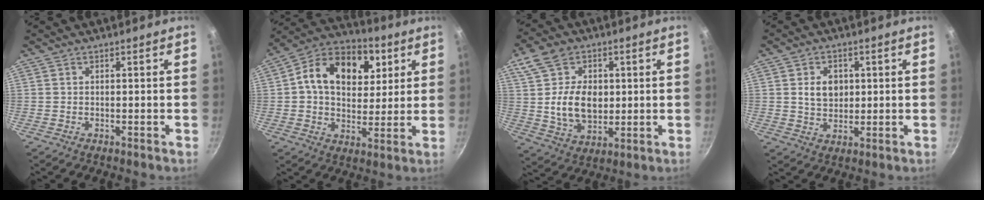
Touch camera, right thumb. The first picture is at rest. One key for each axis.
{"total": 18.4, "fx": 5.4, "fy": 12.9, "fz": 11.9, "tx": -0.164, "ty": 0.004, "tz": 0.072}
{"total": 12.9, "fx": 1.5, "fy": 9.4, "fz": 8.8, "tx": -0.124, "ty": -0.013, "tz": 0.027}
{"total": 5.9, "fx": 1.1, "fy": 4.5, "fz": 3.6, "tx": -0.041, "ty": -0.004, "tz": 0.020}